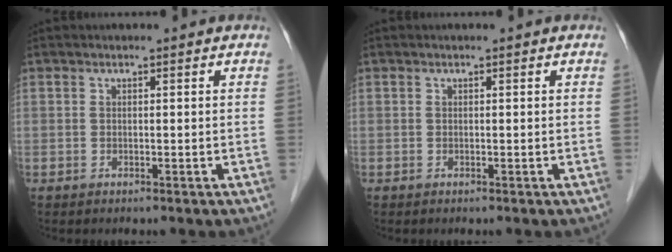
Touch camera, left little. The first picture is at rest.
{"total": 0.0}